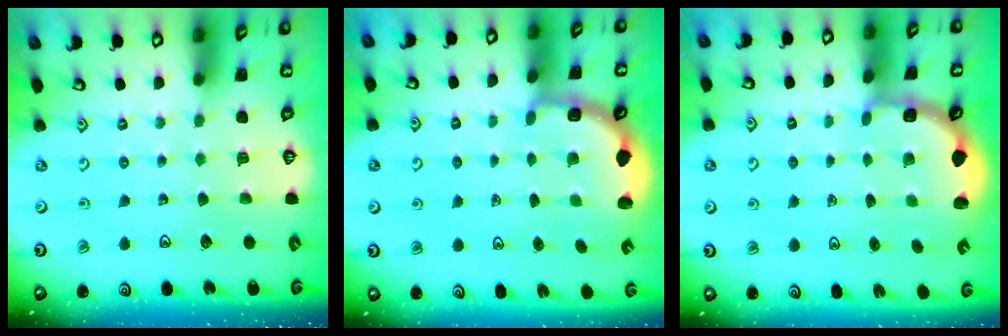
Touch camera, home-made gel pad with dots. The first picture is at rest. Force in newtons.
{"total": 3.4, "press": 3.1, "slide": 1.4}
{"total": 2.7, "press": 2.3, "slide": 1.4}